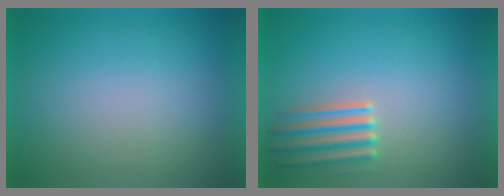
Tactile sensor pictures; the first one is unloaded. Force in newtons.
{"total": 3.8}